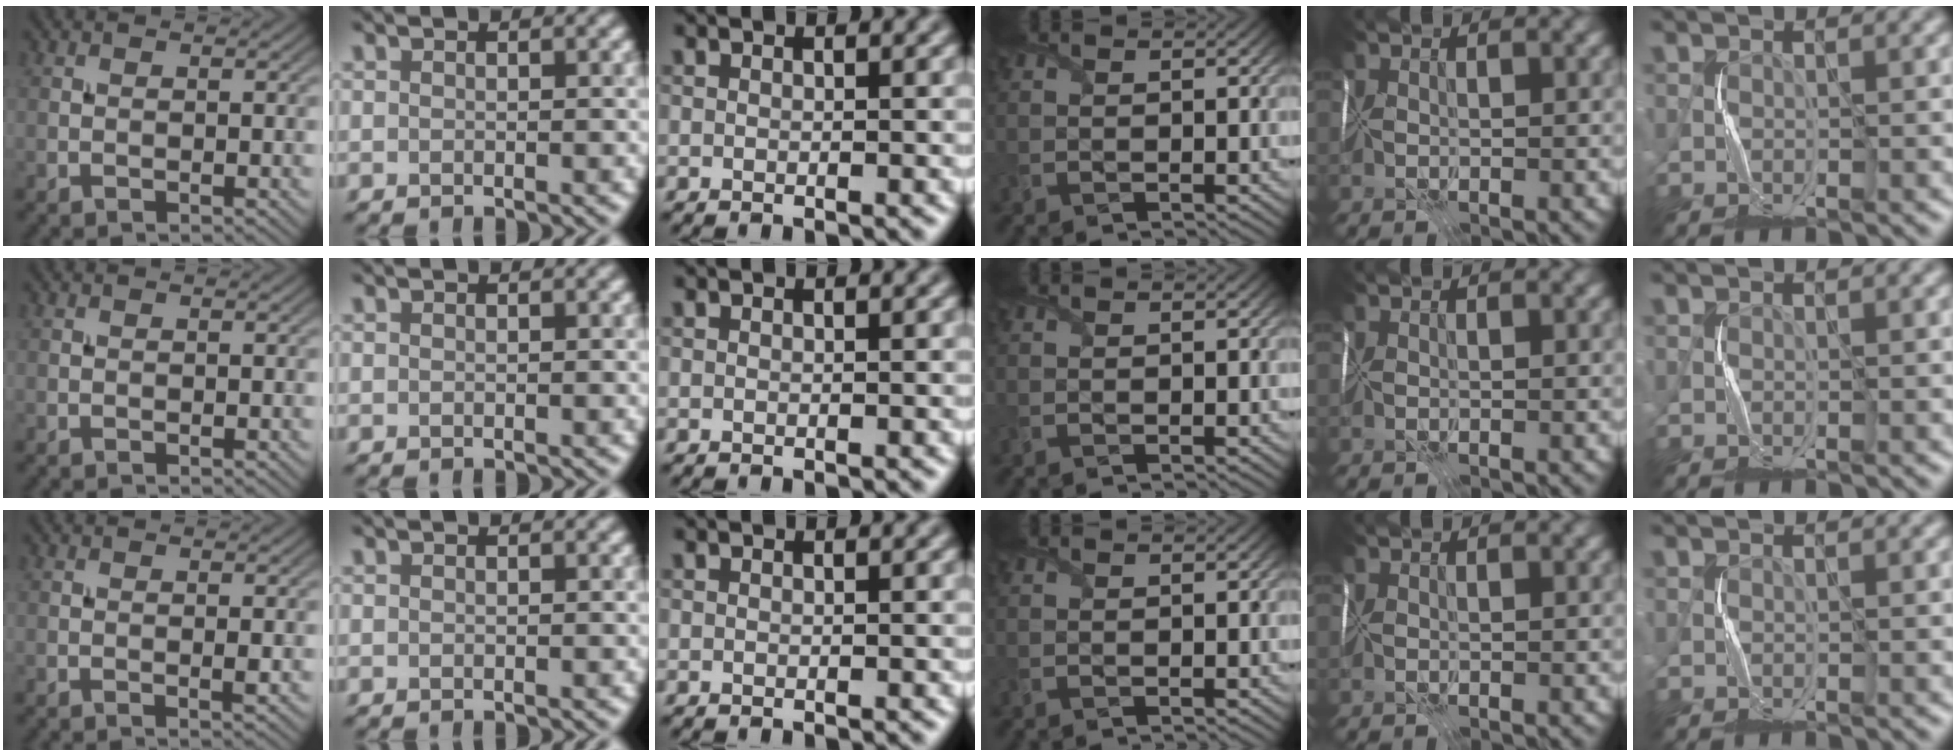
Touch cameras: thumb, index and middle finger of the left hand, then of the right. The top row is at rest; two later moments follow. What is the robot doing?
{"motion": "fold", "object": "shipping label"}